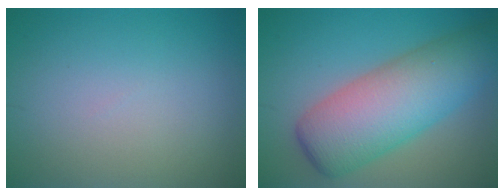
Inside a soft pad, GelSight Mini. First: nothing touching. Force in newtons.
{"total": 9.4, "press": 9.4, "slide": 0.3}